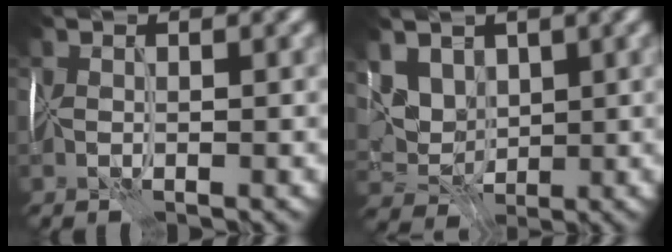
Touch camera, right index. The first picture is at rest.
{"total": 5.1, "force": [2.7, 3.6, 2.4], "torque": [-0.051, 0.009, 0.050]}